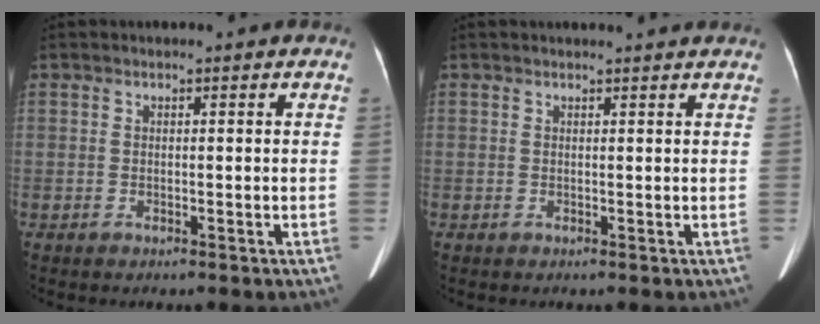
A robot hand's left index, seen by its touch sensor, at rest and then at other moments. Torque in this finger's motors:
{"motor_torque": [-0.97, -1.17, -0.58, -0.06]}